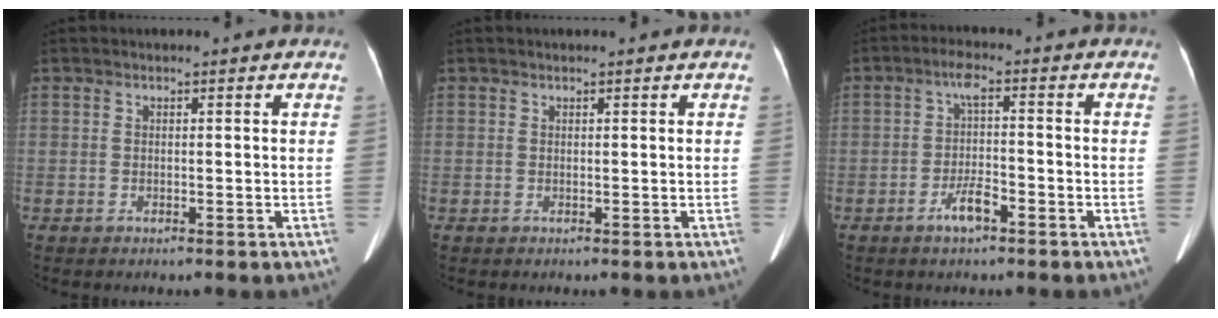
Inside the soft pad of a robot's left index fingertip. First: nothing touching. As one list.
[{"total": 0.0}, {"total": 4.6, "force": [-2.6, 1.0, 3.7], "torque": [-0.075, 0.000, -0.048]}]